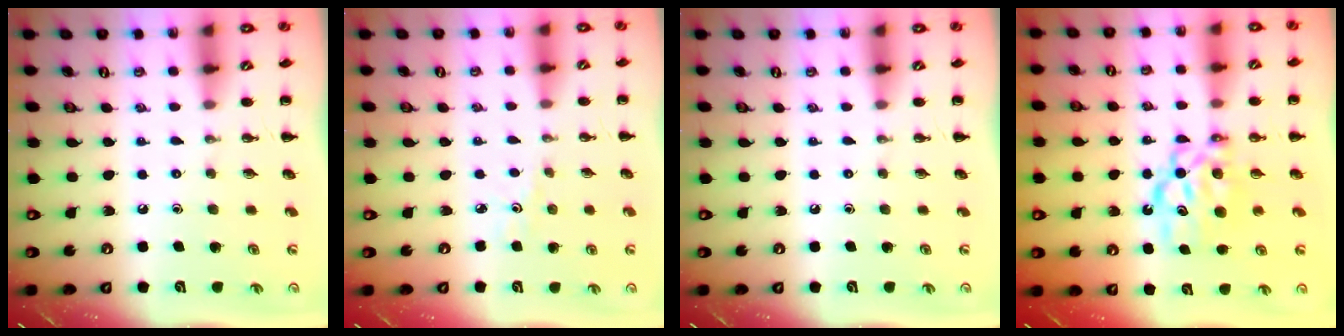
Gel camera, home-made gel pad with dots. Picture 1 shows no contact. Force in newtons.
{"total": 2.2, "press": 2.1, "slide": 0.7}
{"total": 0.0}
{"total": 8.1, "press": 8.0, "slide": 1.2}